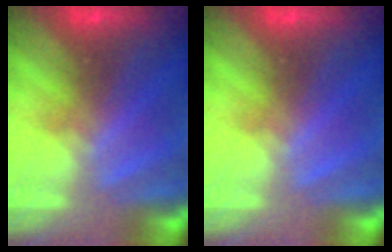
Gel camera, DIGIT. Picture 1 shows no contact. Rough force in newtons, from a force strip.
{"total": 0.0}